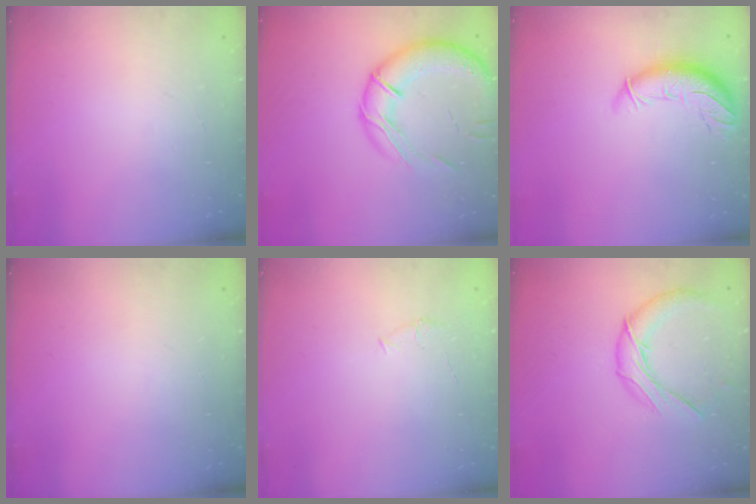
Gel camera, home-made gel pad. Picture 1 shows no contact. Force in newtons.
{"total": 18.2, "press": 17.9, "slide": 3.6}
{"total": 10.8, "press": 10.4, "slide": 3.1}
{"total": 0.0}
{"total": 4.2, "press": 4.0, "slide": 1.1}
{"total": 10.2, "press": 10.2, "slide": 0.5}